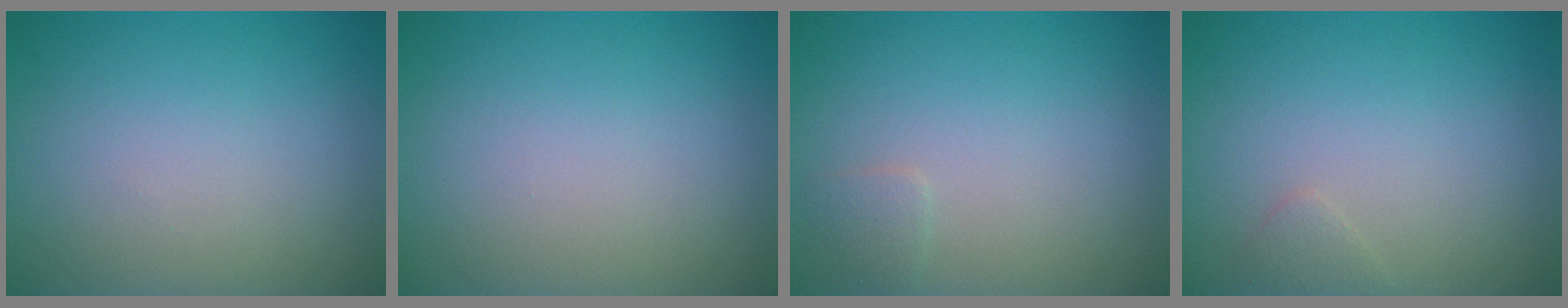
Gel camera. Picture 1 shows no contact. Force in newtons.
{"total": 0.0}
{"total": 0.9, "press": 0.9, "slide": 0.1}
{"total": 0.8, "press": 0.8, "slide": 0.1}